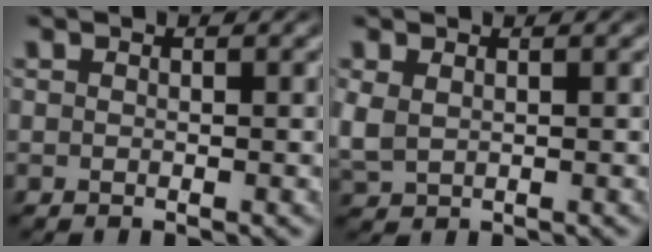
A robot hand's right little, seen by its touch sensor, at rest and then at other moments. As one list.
[{"total": 2.2, "force": [0.3, 1.9, 1.1], "torque": [-0.039, -0.011, 0.022]}]